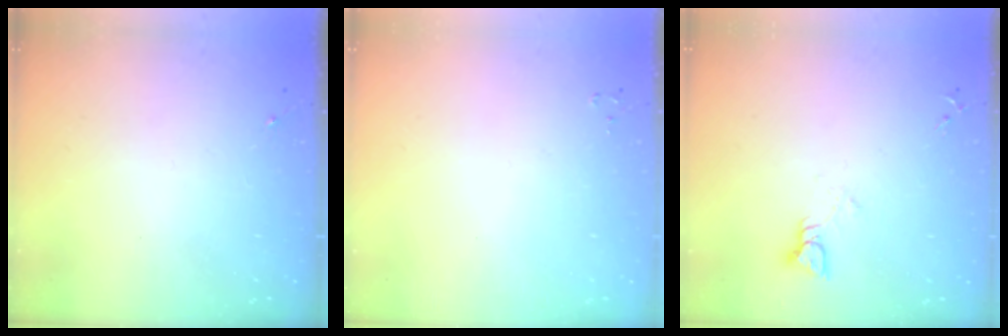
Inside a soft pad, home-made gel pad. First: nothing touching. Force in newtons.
{"total": 2.0, "press": 2.0, "slide": 0.3}
{"total": 3.8, "press": 3.8, "slide": 0.4}